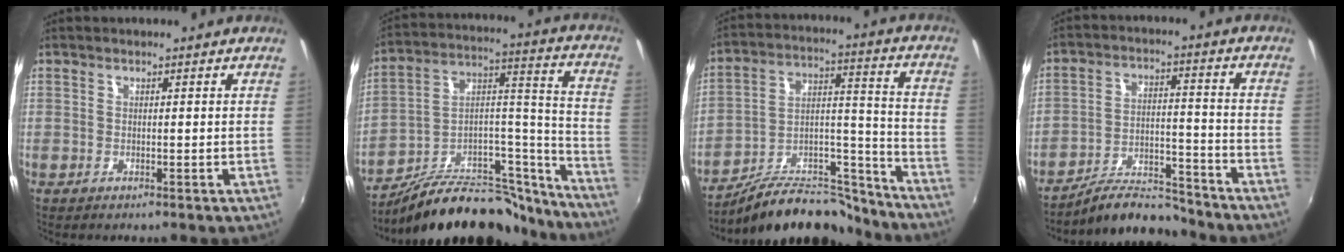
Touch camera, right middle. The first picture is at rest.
{"total": 25.6, "force": [-21.3, 8.9, 11.1], "torque": [-0.140, 0.062, -0.313]}
{"total": 18.4, "force": [-16.0, 5.9, 7.1], "torque": [-0.108, 0.041, -0.243]}
{"total": 10.6, "force": [-10.1, 1.8, 2.5], "torque": [-0.061, 0.010, -0.167]}